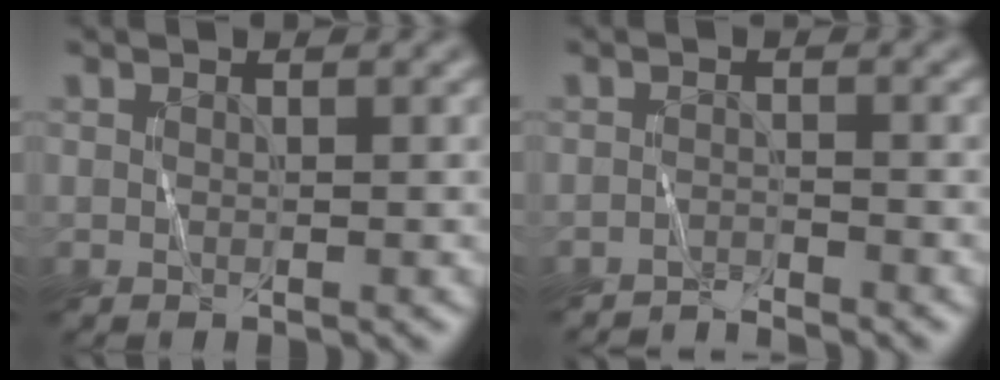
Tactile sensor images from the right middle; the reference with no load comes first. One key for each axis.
{"total": 1.7, "fx": -1.7, "fy": 0.0, "fz": 0.1, "tx": 0.003, "ty": 0.005, "tz": -0.034}